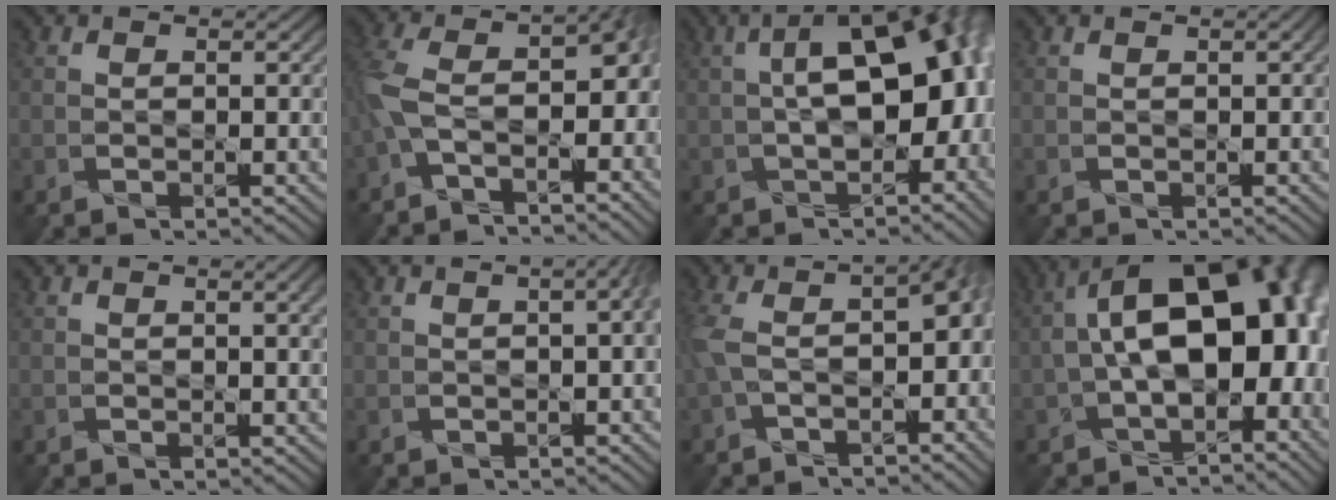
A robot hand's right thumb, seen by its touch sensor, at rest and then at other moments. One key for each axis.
{"total": 8.2, "fx": -3.8, "fy": 3.3, "fz": 6.5, "tx": -0.158, "ty": -0.030, "tz": -0.069}
{"total": 13.9, "fx": 0.0, "fy": 6.9, "fz": 12.0, "tx": -0.168, "ty": -0.013, "tz": 0.011}
{"total": 1.1, "fx": -0.3, "fy": 0.5, "fz": 0.9, "tx": -0.011, "ty": -0.005, "tz": -0.001}
{"total": 2.1, "fx": 0.6, "fy": 0.7, "fz": 1.9, "tx": -0.030, "ty": -0.009, "tz": 0.013}
{"total": 4.0, "fx": -0.8, "fy": 1.3, "fz": 3.7, "tx": -0.042, "ty": -0.011, "tz": 0.001}
{"total": 7.8, "fx": -2.5, "fy": 3.0, "fz": 6.7, "tx": -0.154, "ty": -0.022, "tz": -0.044}
{"total": 16.9, "fx": 0.0, "fy": 8.7, "fz": 14.5, "tx": -0.211, "ty": 0.004, "tz": 0.008}